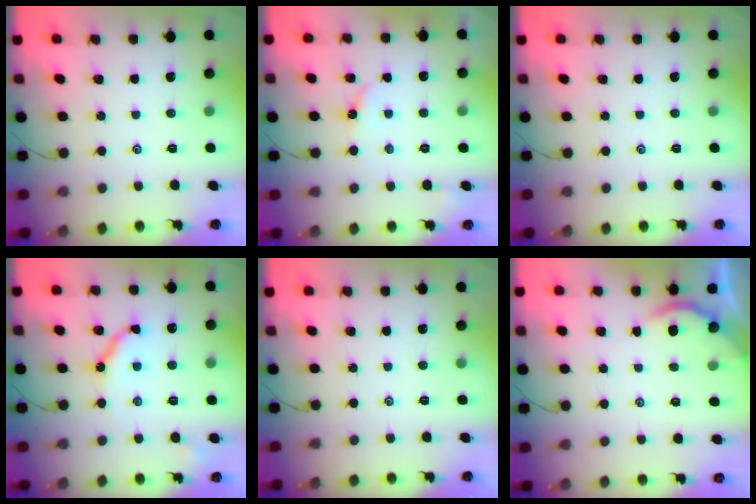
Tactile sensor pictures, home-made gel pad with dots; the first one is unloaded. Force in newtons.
{"total": 3.6, "press": 3.5, "slide": 0.3}
{"total": 0.0}
{"total": 10.6, "press": 10.5, "slide": 1.1}
{"total": 0.0}
{"total": 2.1, "press": 2.0, "slide": 0.4}